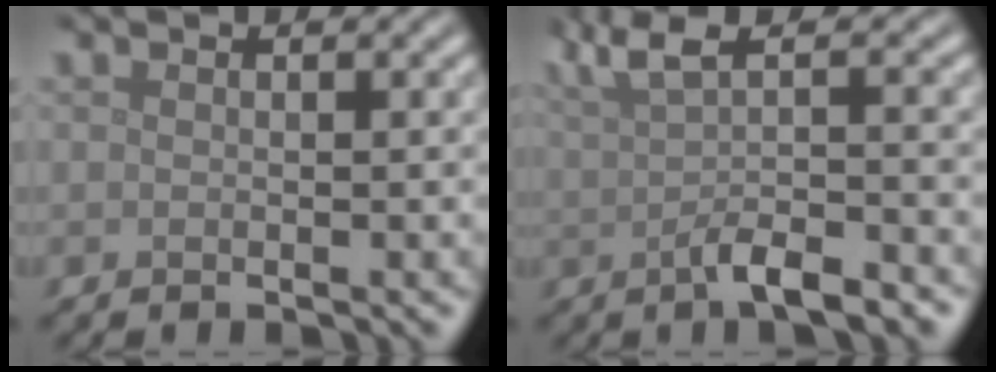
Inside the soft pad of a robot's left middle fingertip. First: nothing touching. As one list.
[{"total": 5.4, "force": [0.0, 1.6, 5.1], "torque": [-0.083, 0.004, -0.001]}]